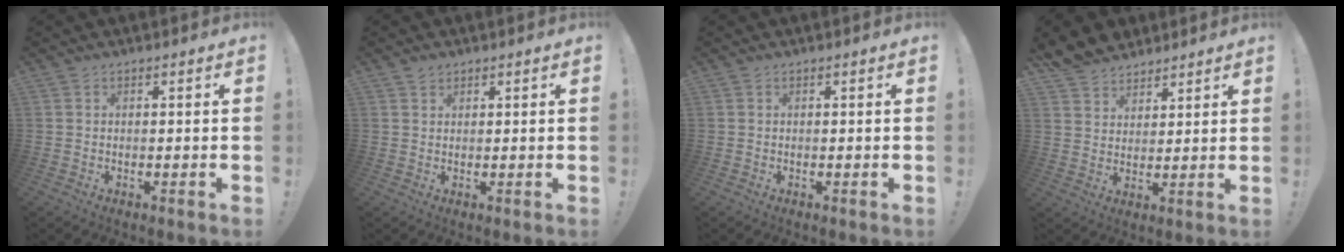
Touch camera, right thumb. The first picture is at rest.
{"total": 1.7, "force": [1.3, 0.9, 0.3], "torque": [0.000, -0.005, 0.024]}
{"total": 0.0}
{"total": 7.2, "force": [5.9, 4.1, 0.5], "torque": [-0.018, -0.047, 0.118]}